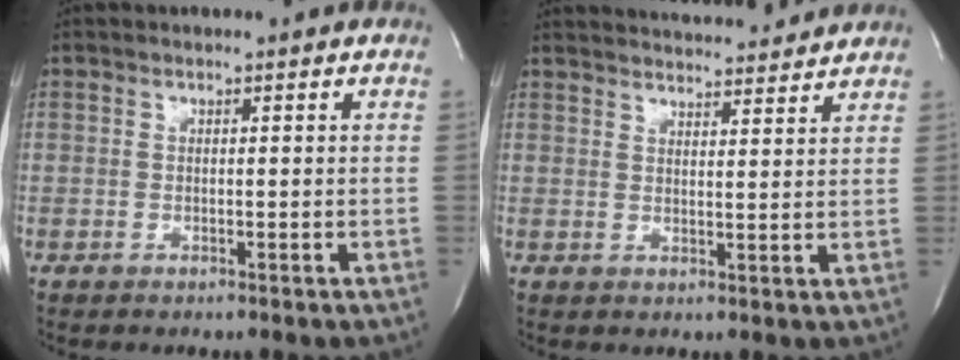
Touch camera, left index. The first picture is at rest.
{"total": 13.5, "force": [12.9, 1.7, 3.8], "torque": [-0.058, 0.018, 0.170]}